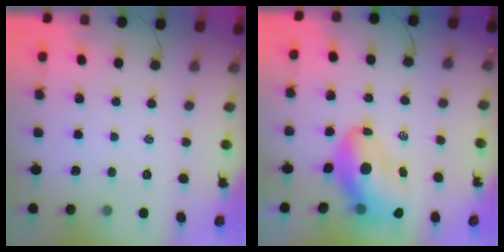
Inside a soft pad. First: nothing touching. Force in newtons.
{"total": 11.8, "press": 11.3, "slide": 3.4}